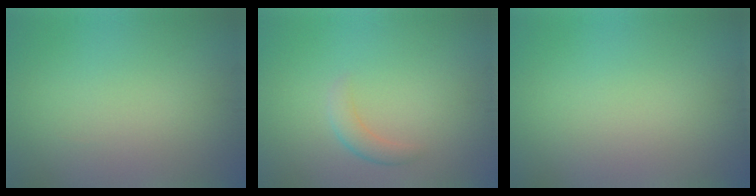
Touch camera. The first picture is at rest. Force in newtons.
{"total": 1.7, "press": 1.7, "slide": 0.1}
{"total": 0.0}